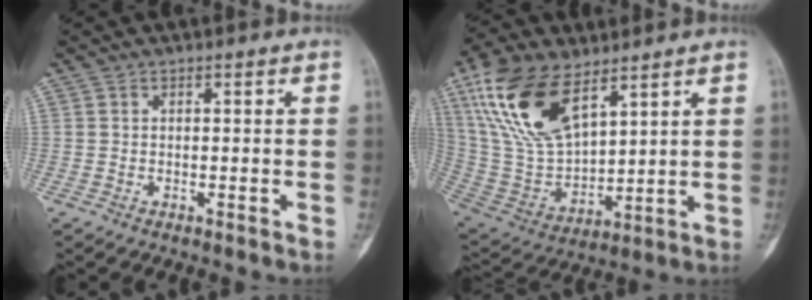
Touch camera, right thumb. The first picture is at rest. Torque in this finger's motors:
{"motor_torque": [-0.62, 4.07, 0.98, -0.15, 0.57]}